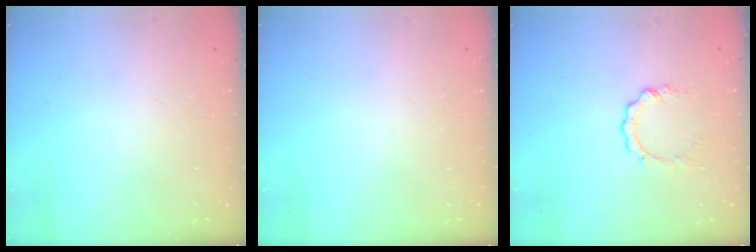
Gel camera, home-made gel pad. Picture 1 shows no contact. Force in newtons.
{"total": 0.0}
{"total": 3.8, "press": 3.8, "slide": 0.5}